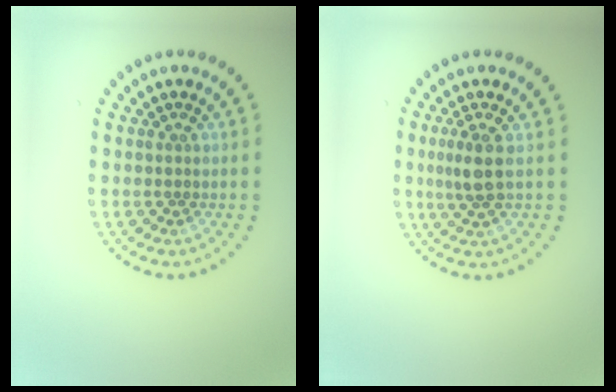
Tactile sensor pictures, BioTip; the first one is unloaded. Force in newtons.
{"total": 2.2, "press": 1.8, "slide": 1.2}